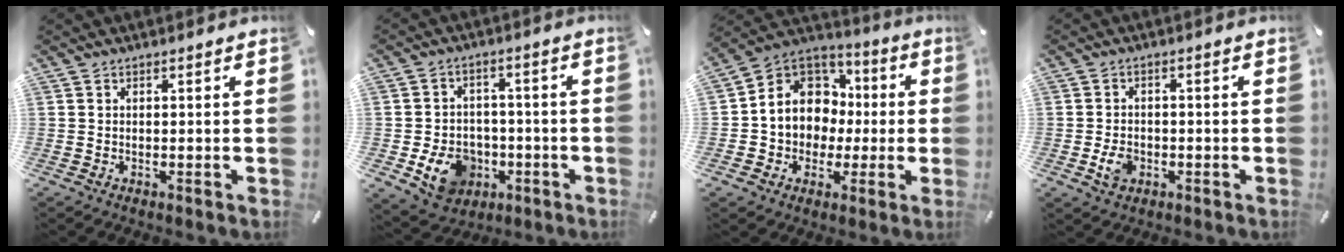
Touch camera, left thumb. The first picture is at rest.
{"total": 10.5, "force": [-3.4, 8.8, 4.8], "torque": [-0.096, 0.021, -0.054]}
{"total": 11.7, "force": [0.3, 11.1, 3.5], "torque": [-0.089, -0.006, 0.014]}
{"total": 4.3, "force": [-1.4, 3.3, 2.4], "torque": [-0.053, 0.004, -0.025]}